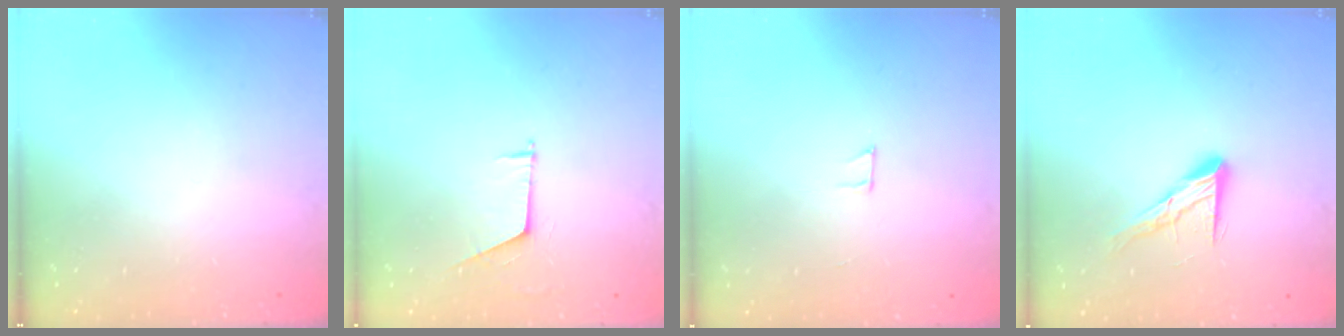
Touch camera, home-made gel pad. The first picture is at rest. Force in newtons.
{"total": 5.7, "press": 5.7, "slide": 0.3}
{"total": 4.3, "press": 4.3, "slide": 0.4}
{"total": 10.6, "press": 10.6, "slide": 0.8}